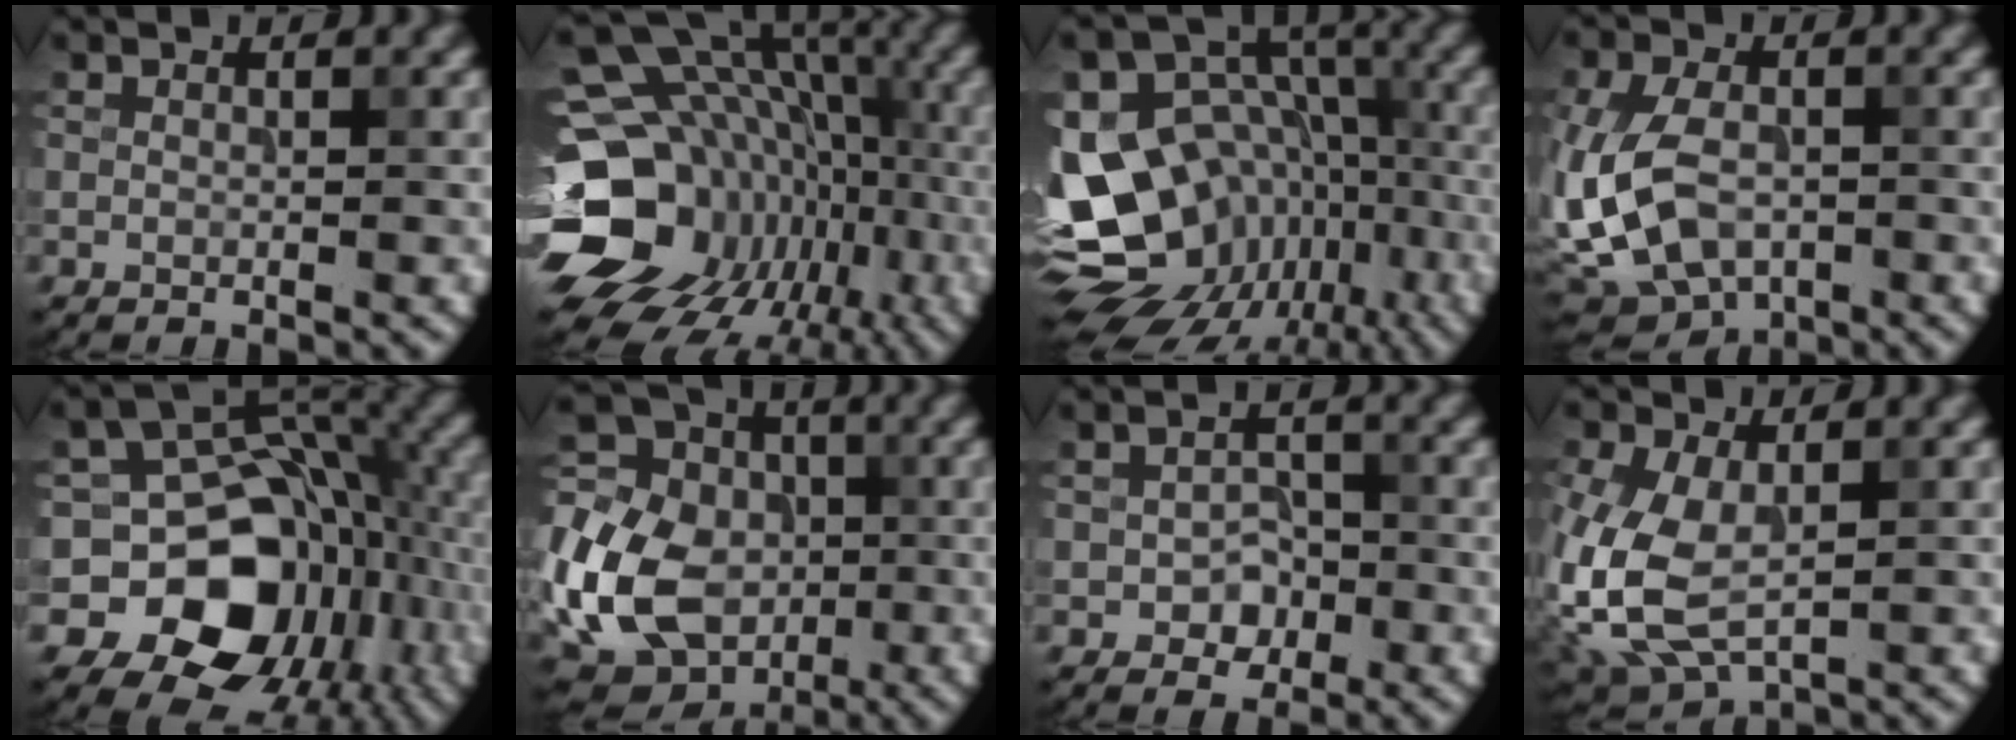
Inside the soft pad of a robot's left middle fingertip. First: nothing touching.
{"total": 19.9, "force": [-5.6, 15.8, 10.7], "torque": [-0.169, 0.004, -0.088]}
{"total": 15.6, "force": [-5.4, 11.8, 8.6], "torque": [-0.156, 0.002, -0.048]}
{"total": 9.1, "force": [-2.3, 5.8, 6.7], "torque": [-0.156, -0.011, -0.041]}
{"total": 13.7, "force": [-3.7, 10.6, 7.9], "torque": [-0.111, -0.006, -0.065]}
{"total": 15.8, "force": [-4.1, 12.6, 8.6], "torque": [-0.212, -0.014, -0.084]}
{"total": 2.7, "force": [-0.8, 2.0, 1.6], "torque": [-0.023, -0.002, -0.016]}
{"total": 8.5, "force": [-1.3, 4.9, 6.8], "torque": [-0.175, -0.014, -0.025]}